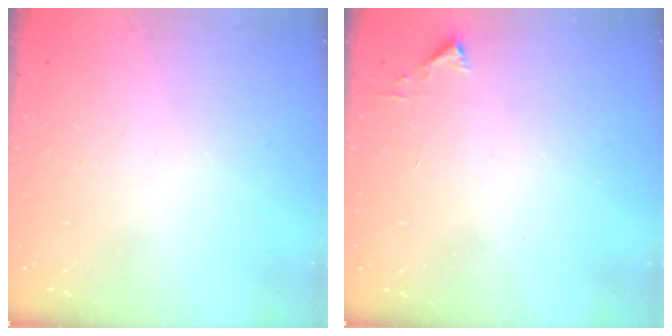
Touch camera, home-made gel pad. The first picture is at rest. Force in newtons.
{"total": 2.3, "press": 2.3, "slide": 0.2}